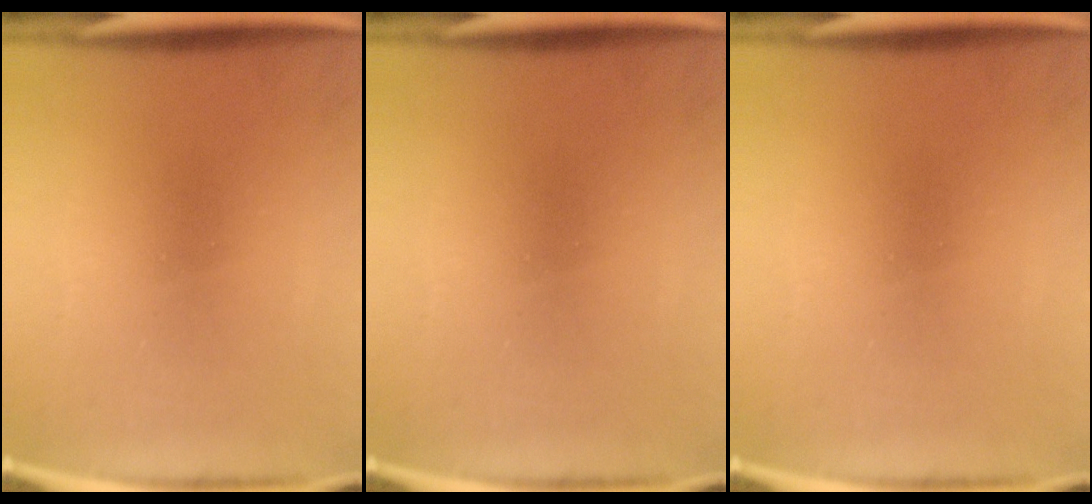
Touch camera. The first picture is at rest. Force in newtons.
{"total": 0.0}
{"total": 0.0}